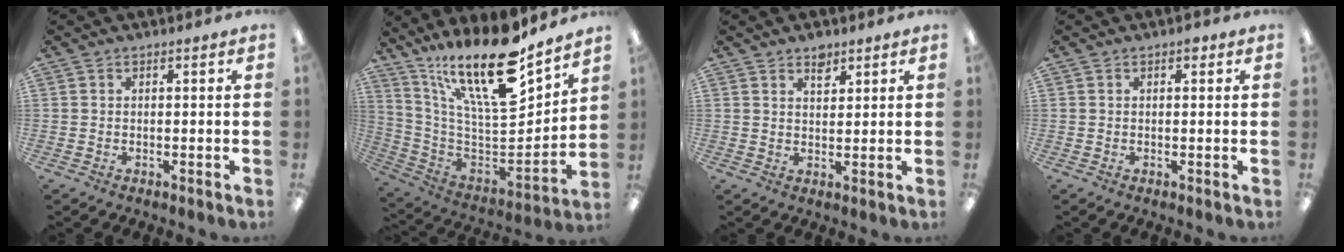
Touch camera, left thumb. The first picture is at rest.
{"total": 24.1, "force": [16.9, 7.2, 15.7], "torque": [-0.272, -0.131, 0.285]}
{"total": 3.5, "force": [2.7, 1.8, 1.5], "torque": [-0.010, -0.014, 0.045]}
{"total": 1.0, "force": [0.6, 0.5, 0.7], "torque": [-0.006, 0.002, 0.007]}